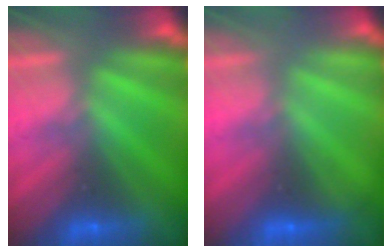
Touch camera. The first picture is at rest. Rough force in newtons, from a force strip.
{"total": 2.1}